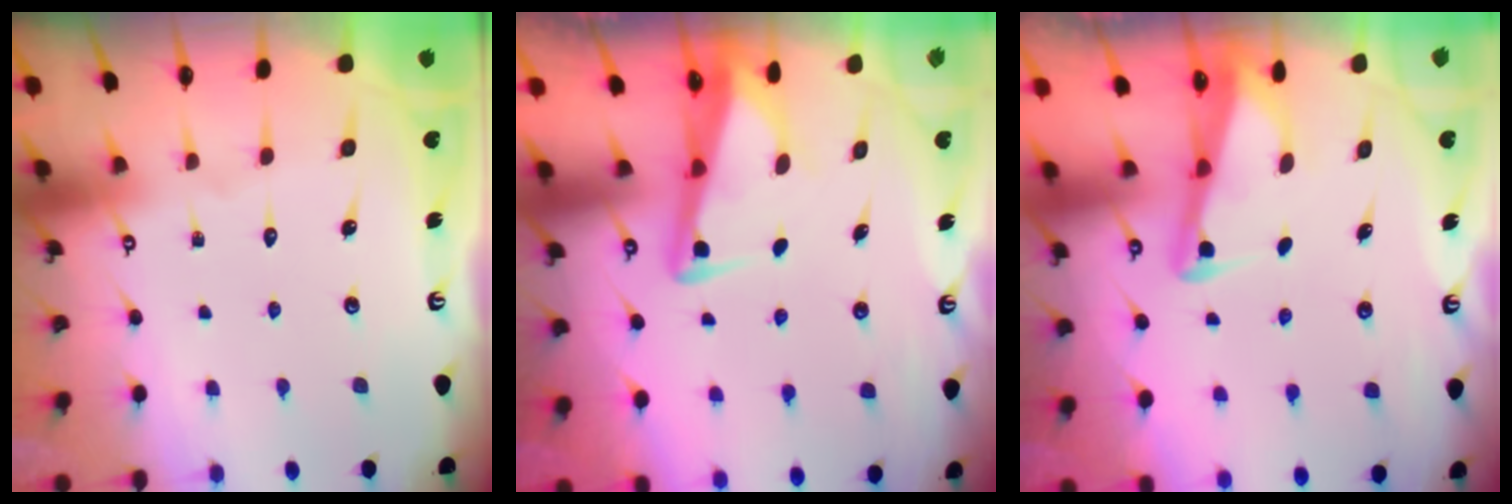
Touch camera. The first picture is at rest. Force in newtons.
{"total": 3.0, "press": 3.0, "slide": 0.3}
{"total": 2.7, "press": 2.7, "slide": 0.3}